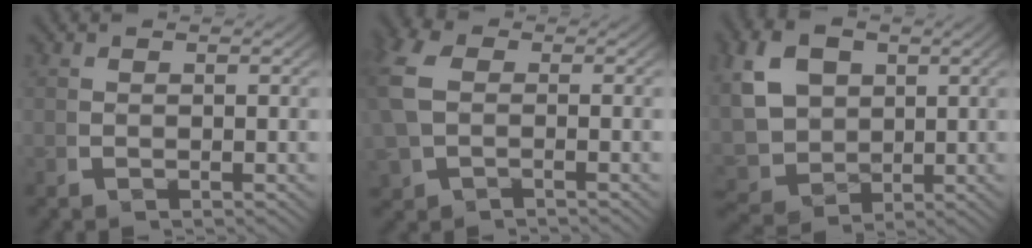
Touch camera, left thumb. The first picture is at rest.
{"total": 4.2, "force": [0.1, 3.0, 2.8], "torque": [-0.084, -0.003, 0.010]}
{"total": 9.0, "force": [0.5, 7.2, 5.4], "torque": [-0.144, -0.047, 0.036]}